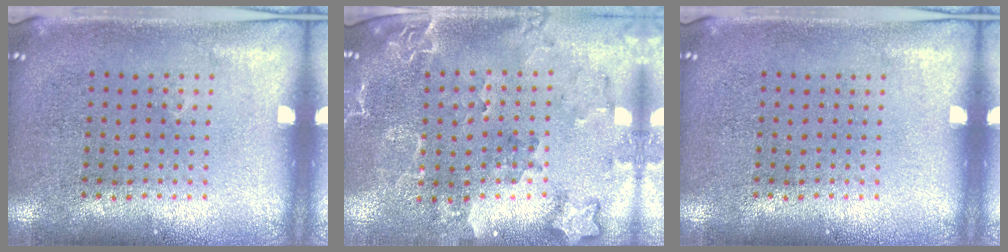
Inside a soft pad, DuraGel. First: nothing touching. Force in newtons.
{"total": 2.1, "press": 1.9, "slide": 0.9}
{"total": 0.0}